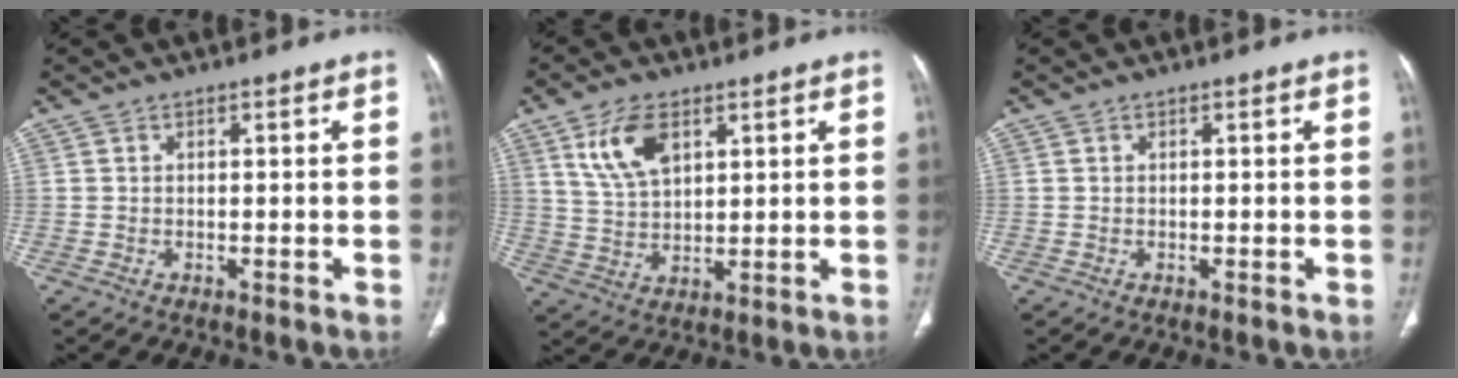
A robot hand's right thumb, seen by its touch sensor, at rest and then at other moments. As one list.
[{"total": 8.9, "force": [4.3, 4.8, 6.2], "torque": [-0.108, -0.014, 0.090]}, {"total": 0.0}]